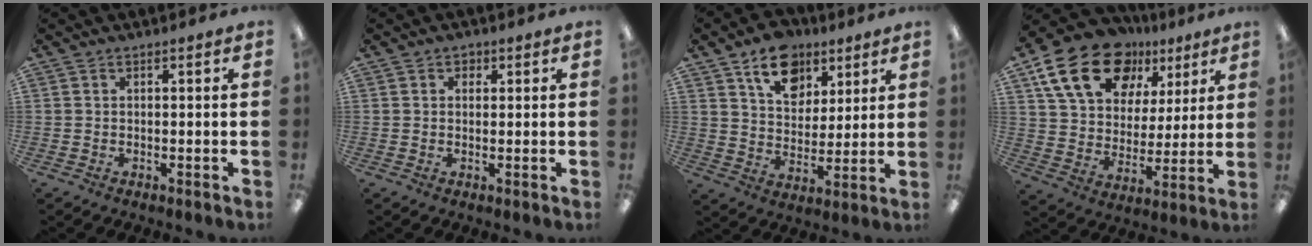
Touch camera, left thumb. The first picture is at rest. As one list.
[{"total": 1.6, "force": [0.8, 1.3, 0.6], "torque": [-0.004, 0.003, 0.011]}, {"total": 13.6, "force": [8.2, 9.1, 5.9], "torque": [-0.074, -0.038, 0.147]}, {"total": 21.0, "force": [11.8, 13.6, 10.8], "torque": [-0.185, -0.047, 0.218]}]